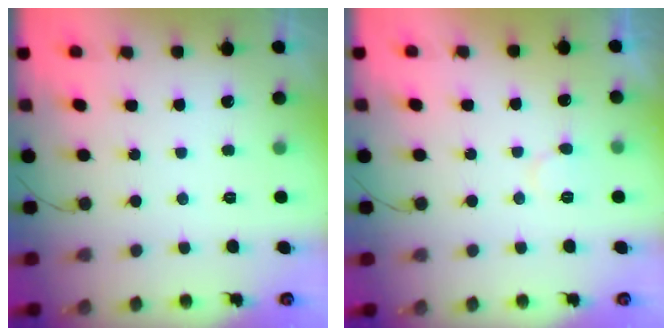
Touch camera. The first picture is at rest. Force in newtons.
{"total": 6.4, "press": 6.4, "slide": 0.5}